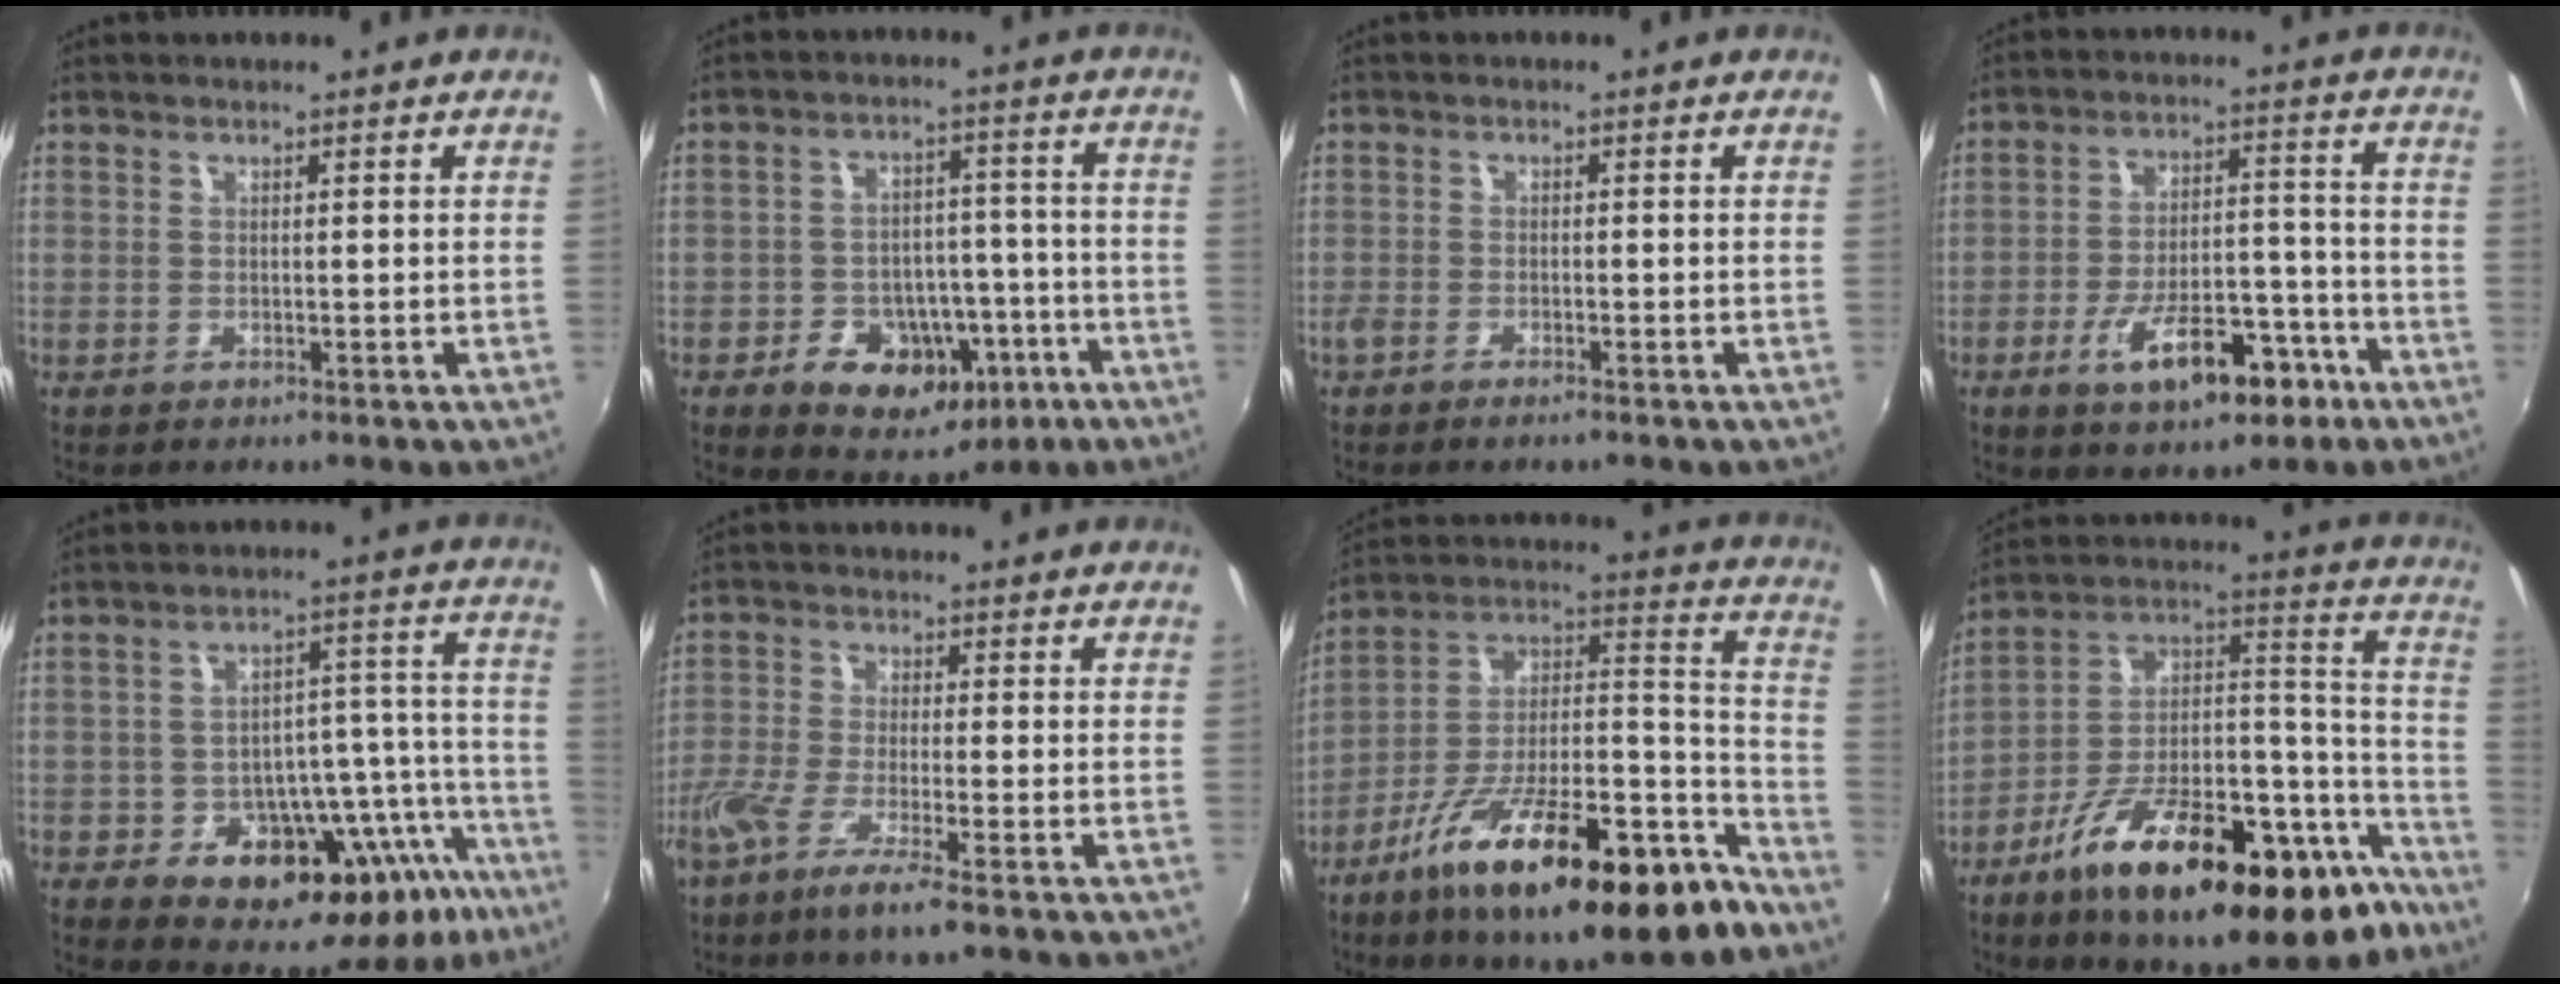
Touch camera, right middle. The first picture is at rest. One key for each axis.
{"total": 14.7, "fx": -7.4, "fy": 10.3, "fz": 7.5, "tx": -0.150, "ty": 0.029, "tz": -0.085}
{"total": 2.3, "fx": -1.9, "fy": 0.4, "fz": 1.3, "tx": -0.034, "ty": -0.004, "tz": -0.038}
{"total": 13.4, "fx": -7.4, "fy": 5.8, "fz": 9.6, "tx": -0.167, "ty": 0.013, "tz": -0.104}
{"total": 20.9, "fx": -12.0, "fy": 12.0, "fz": 12.3, "tx": -0.169, "ty": 0.022, "tz": -0.145}
{"total": 7.6, "fx": -5.1, "fy": 0.3, "fz": 5.7, "tx": -0.129, "ty": -0.017, "tz": -0.102}
{"total": 26.7, "fx": -16.4, "fy": 7.9, "fz": 19.5, "tx": -0.303, "ty": -0.013, "tz": -0.264}
{"total": 30.8, "fx": -19.4, "fy": 11.6, "fz": 20.9, "tx": -0.300, "ty": 0.021, "tz": -0.296}